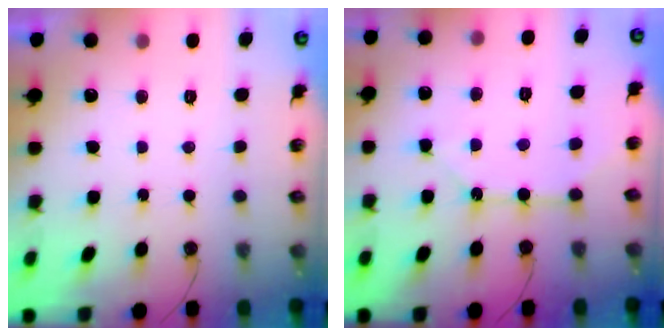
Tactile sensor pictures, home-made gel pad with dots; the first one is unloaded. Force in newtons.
{"total": 9.9, "press": 9.9, "slide": 0.9}